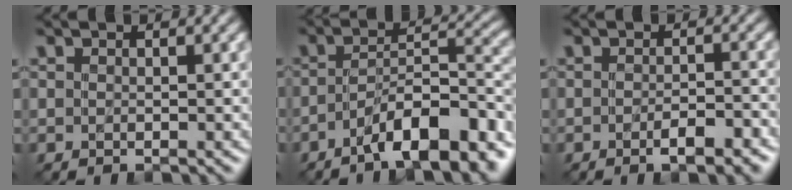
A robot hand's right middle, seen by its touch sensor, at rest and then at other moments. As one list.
[{"total": 10.4, "force": [-6.3, 3.0, 7.8], "torque": [-0.109, 0.013, -0.102]}, {"total": 3.2, "force": [-1.5, 0.9, 2.6], "torque": [-0.037, 0.003, -0.020]}]